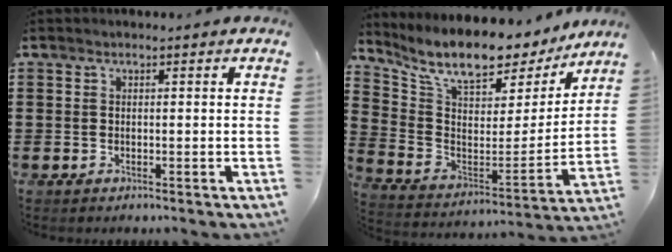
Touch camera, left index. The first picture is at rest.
{"total": 10.2, "force": [8.5, 3.0, 4.7], "torque": [-0.110, -0.064, 0.145]}